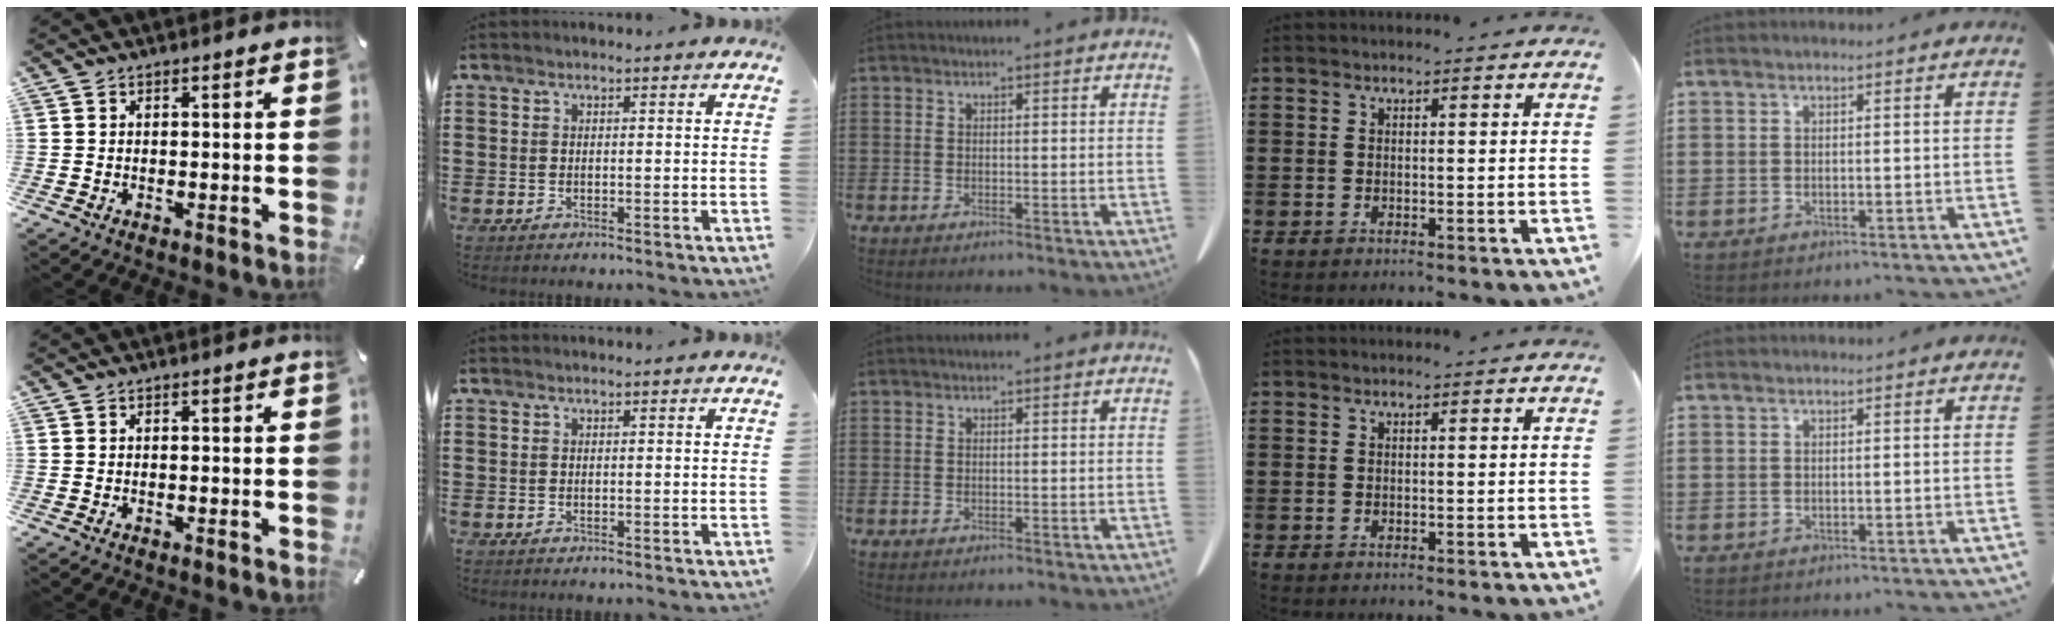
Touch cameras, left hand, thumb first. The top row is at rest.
{}